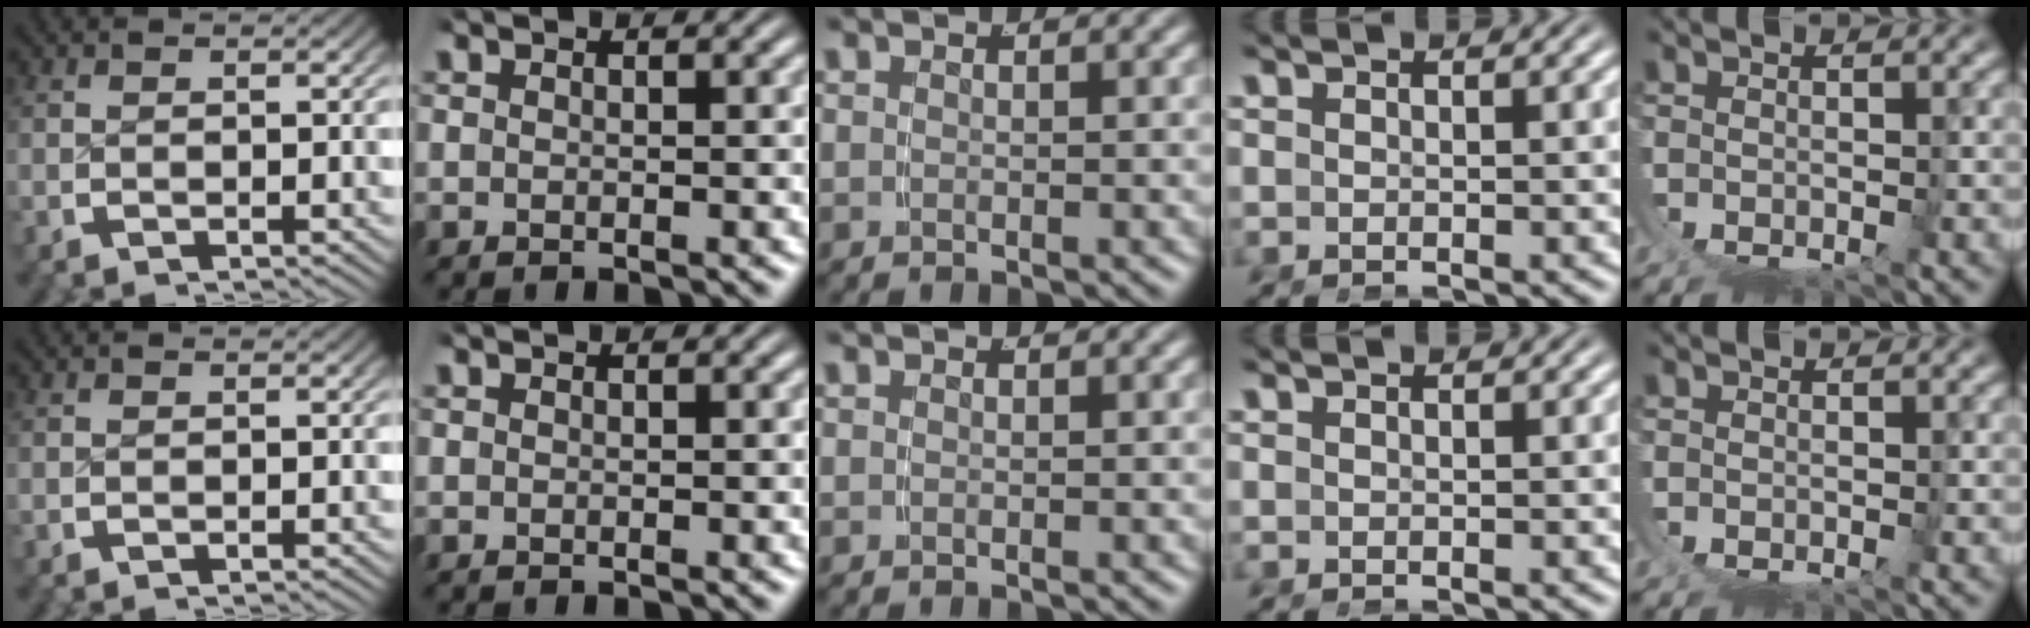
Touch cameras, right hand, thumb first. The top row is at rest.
{}